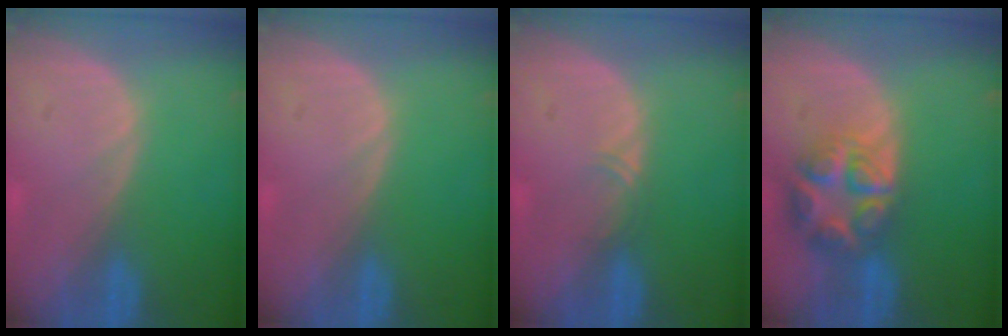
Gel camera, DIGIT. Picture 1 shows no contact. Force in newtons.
{"total": 0.0}
{"total": 1.1, "press": 1.0, "slide": 0.6}
{"total": 8.1, "press": 7.0, "slide": 4.0}